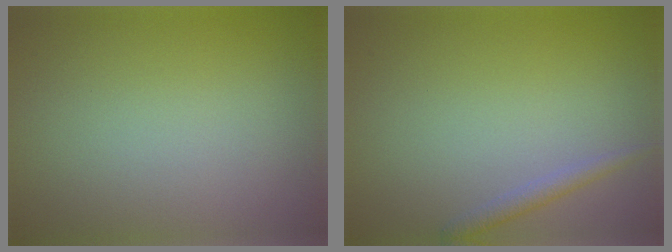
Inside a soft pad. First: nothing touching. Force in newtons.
{"total": 1.3, "press": 1.3, "slide": 0.1}